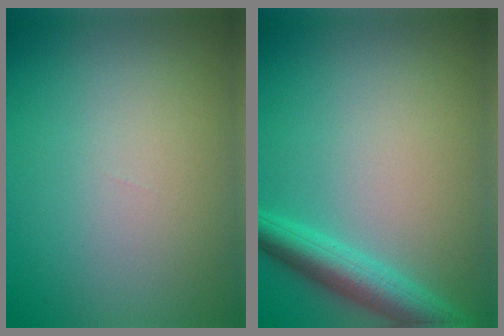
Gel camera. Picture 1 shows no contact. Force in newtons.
{"total": 4.3, "press": 4.3, "slide": 0.2}